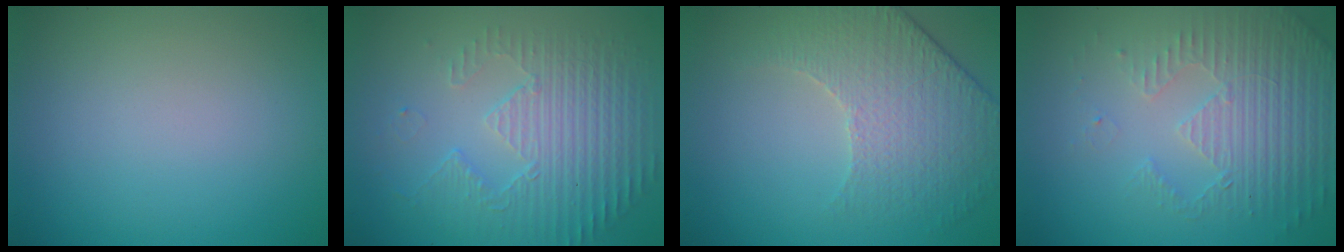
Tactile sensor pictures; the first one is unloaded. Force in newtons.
{"total": 5.6, "press": 3.5, "slide": 4.4}
{"total": 4.3, "press": 3.8, "slide": 2.1}
{"total": 5.1, "press": 3.5, "slide": 3.8}